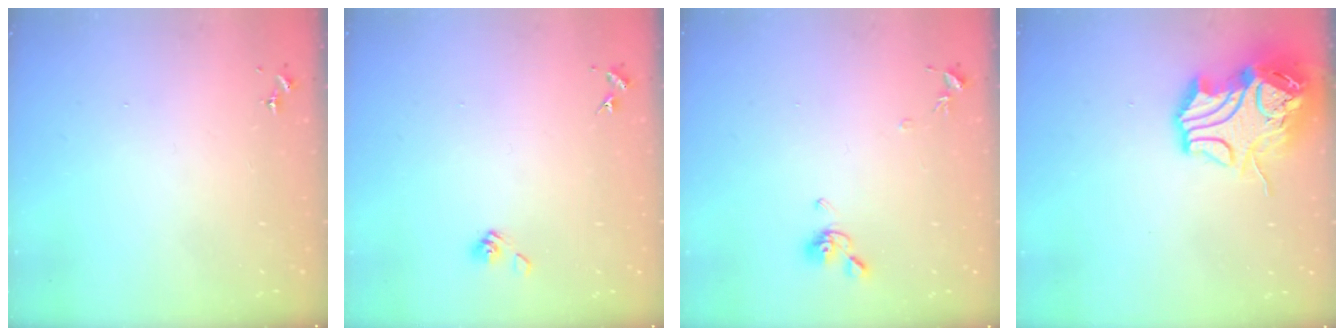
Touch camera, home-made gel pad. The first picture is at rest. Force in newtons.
{"total": 5.4, "press": 5.0, "slide": 2.2}
{"total": 8.6, "press": 8.5, "slide": 1.1}
{"total": 17.6, "press": 17.4, "slide": 2.5}